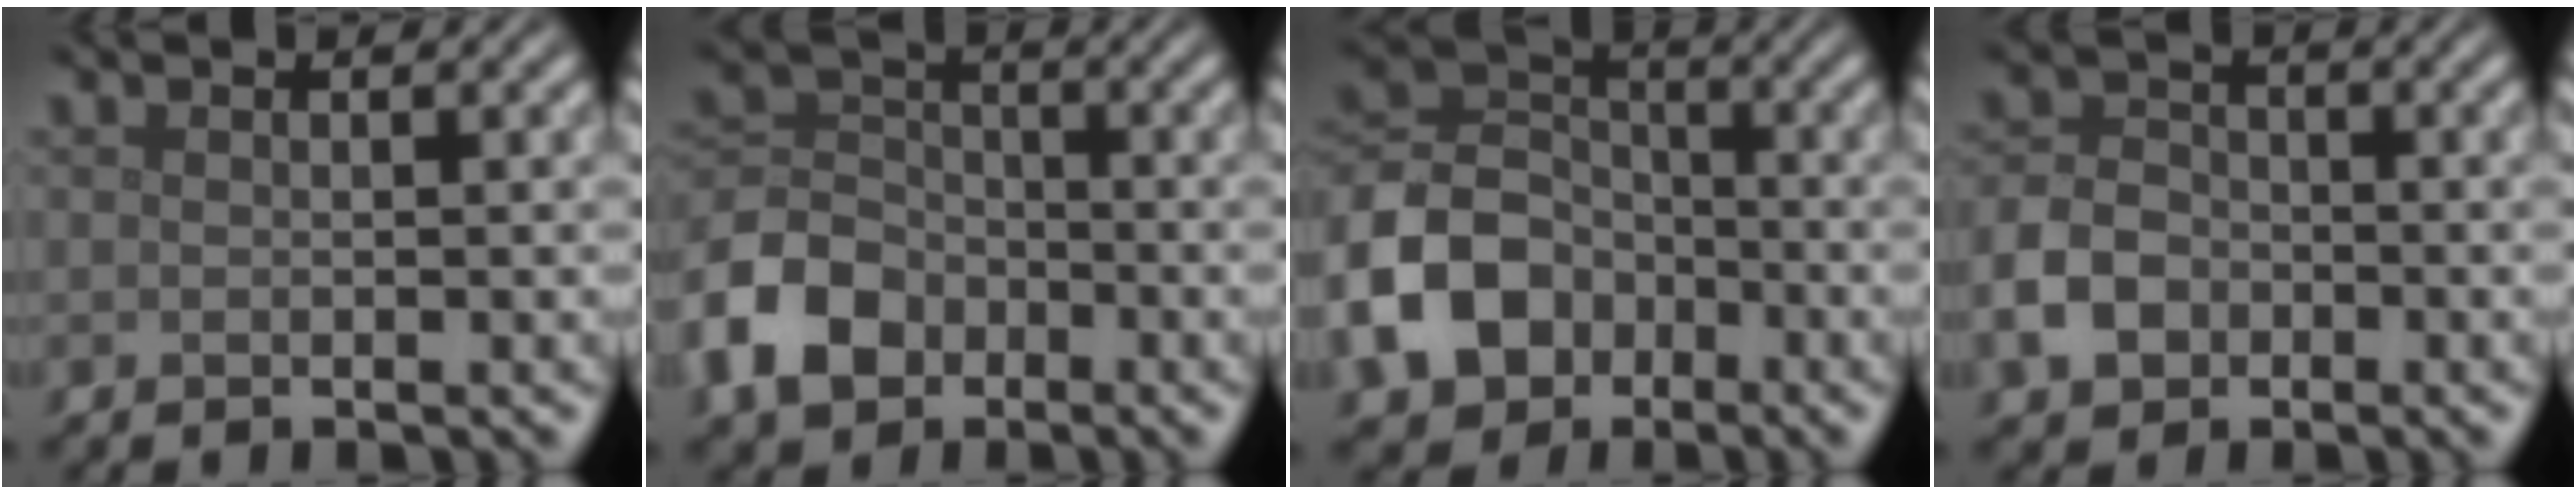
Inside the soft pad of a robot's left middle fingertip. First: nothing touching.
{"total": 6.0, "force": [-3.2, 4.4, 2.6], "torque": [-0.057, 0.005, -0.080]}
{"total": 8.7, "force": [-3.9, 6.5, 4.3], "torque": [-0.091, -0.001, -0.090]}
{"total": 4.0, "force": [-1.7, 3.0, 1.9], "torque": [-0.041, 0.002, -0.040]}